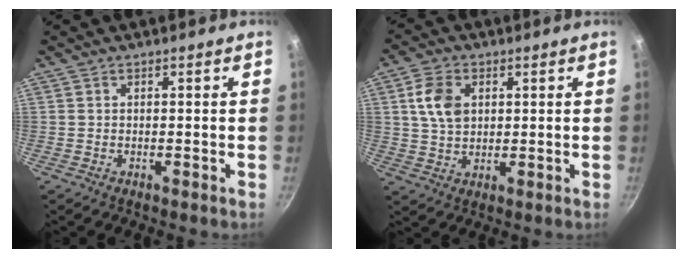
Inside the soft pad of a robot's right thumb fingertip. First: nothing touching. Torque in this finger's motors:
{"motor_torque": [0.24, 1.98, 0.88, -0.28, 0.06]}